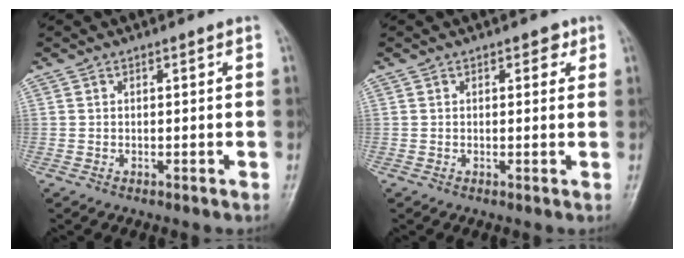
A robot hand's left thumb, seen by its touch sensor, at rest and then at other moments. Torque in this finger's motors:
{"motor_torque": [-0.10, 0.00, 0.01, -0.02, 0.00]}